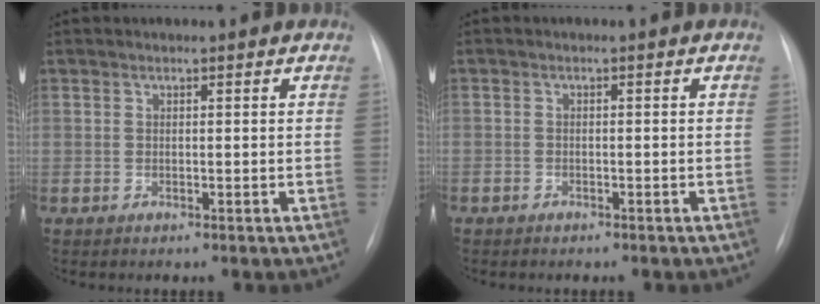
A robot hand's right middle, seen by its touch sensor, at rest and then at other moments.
{"total": 1.6, "force": [-1.3, 0.8, 0.5], "torque": [-0.008, 0.002, -0.012]}